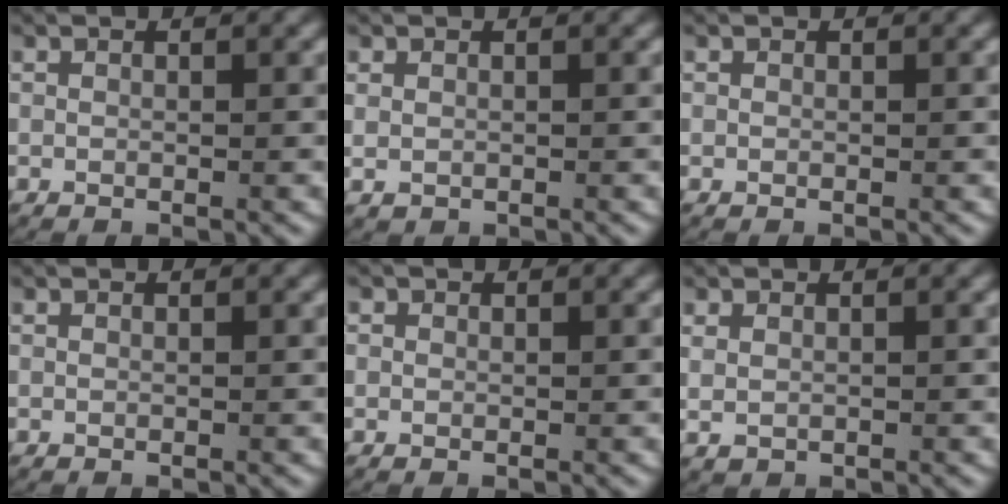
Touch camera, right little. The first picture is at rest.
{"total": 1.5, "force": [0.3, 1.3, 0.8], "torque": [-0.025, -0.003, 0.012]}
{"total": 0.0}
{"total": 0.0}
{"total": 0.7, "force": [0.2, 0.7, 0.2], "torque": [-0.004, -0.001, 0.003]}
{"total": 1.9, "force": [0.4, 1.6, 1.1], "torque": [-0.029, -0.002, 0.015]}